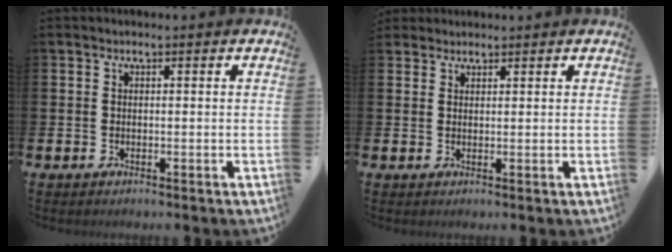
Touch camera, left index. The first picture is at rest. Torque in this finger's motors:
{"motor_torque": [0.22, -0.29, 0.45, 0.19]}